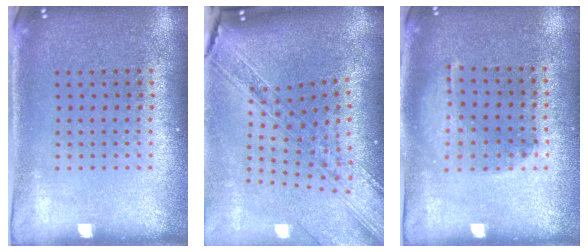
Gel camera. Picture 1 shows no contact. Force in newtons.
{"total": 2.8, "press": 2.3, "slide": 1.7}
{"total": 1.1, "press": 1.1, "slide": 0.2}